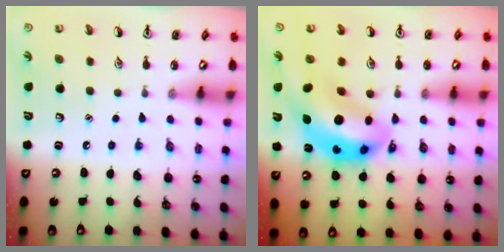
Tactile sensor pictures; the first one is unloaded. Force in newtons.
{"total": 13.6, "press": 12.9, "slide": 4.3}